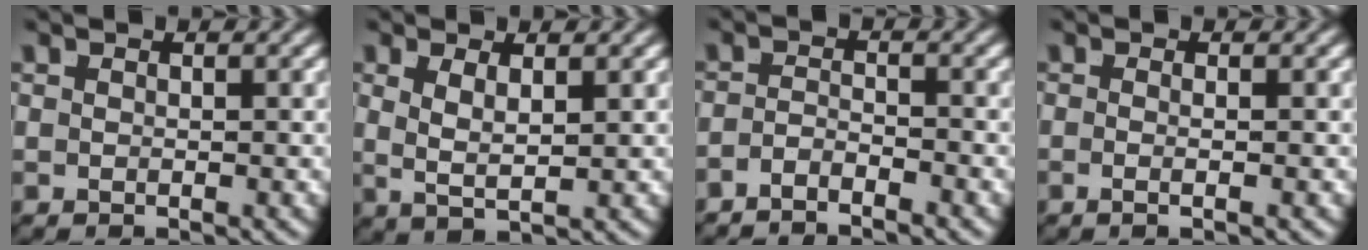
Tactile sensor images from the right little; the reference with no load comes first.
{"total": 3.5, "force": [0.6, 1.9, 2.8], "torque": [-0.053, -0.002, 0.010]}
{"total": 2.7, "force": [-2.6, 0.3, 0.6], "torque": [-0.006, -0.013, -0.043]}
{"total": 1.4, "force": [-0.9, -0.4, 1.0], "torque": [-0.024, -0.008, -0.015]}